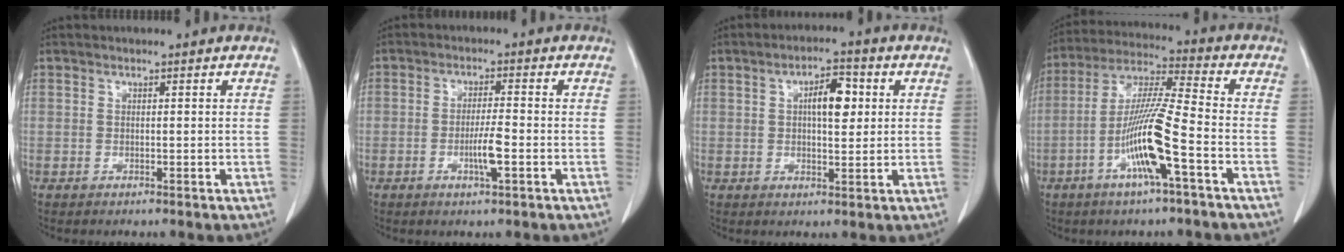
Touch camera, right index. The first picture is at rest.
{"total": 4.2, "force": [-1.4, 0.4, 3.9], "torque": [-0.072, -0.003, -0.025]}
{"total": 6.0, "force": [1.4, 2.2, 5.5], "torque": [-0.088, 0.010, 0.023]}
{"total": 12.3, "force": [-4.5, 0.1, 11.4], "torque": [-0.228, 0.000, -0.090]}